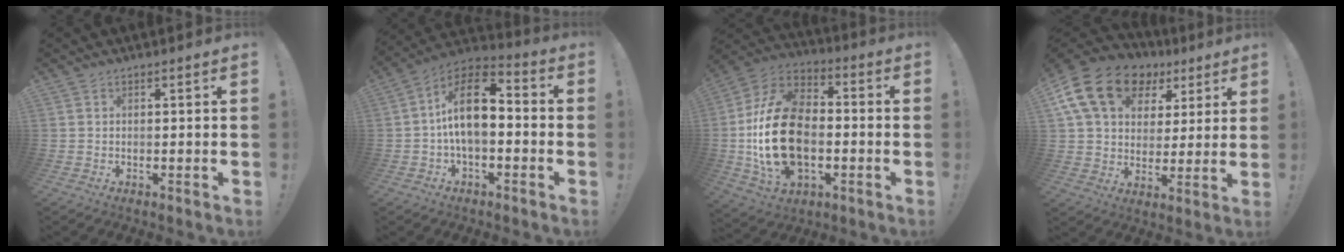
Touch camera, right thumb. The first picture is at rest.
{"total": 14.3, "force": [0.1, 7.8, 12.0], "torque": [-0.208, 0.014, 0.004]}
{"total": 25.2, "force": [-3.0, 16.6, 18.8], "torque": [-0.354, 0.034, -0.034]}
{"total": 19.9, "force": [9.0, 13.7, 11.2], "torque": [-0.187, -0.031, 0.173]}